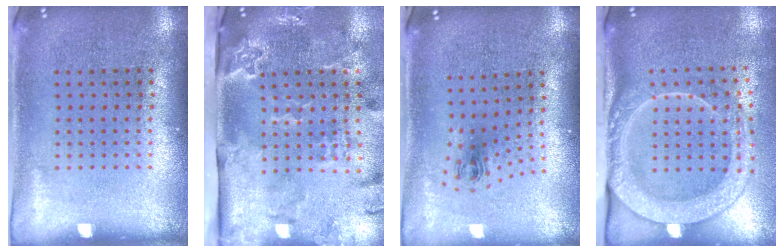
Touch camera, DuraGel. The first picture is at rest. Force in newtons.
{"total": 3.5, "press": 2.4, "slide": 2.5}
{"total": 1.0, "press": 0.5, "slide": 0.9}
{"total": 2.5, "press": 2.0, "slide": 1.6}